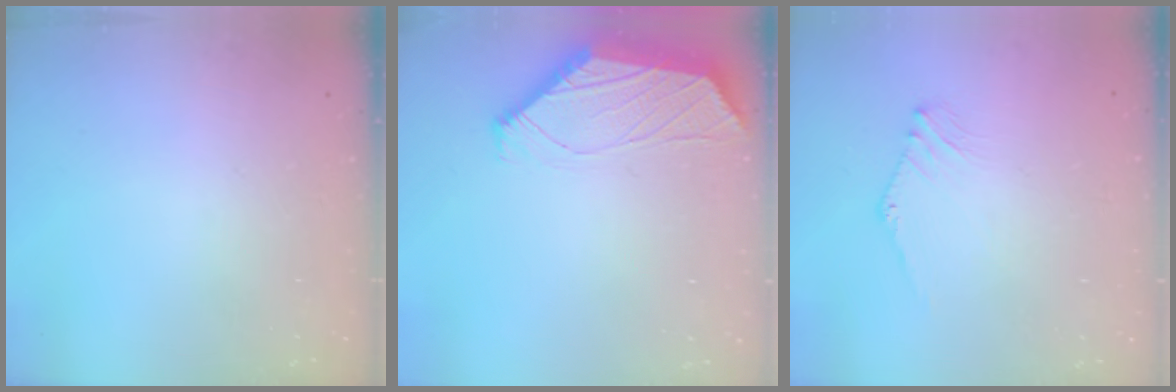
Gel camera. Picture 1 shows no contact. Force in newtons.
{"total": 1.7, "press": 1.6, "slide": 0.3}
{"total": 1.2, "press": 1.1, "slide": 0.4}